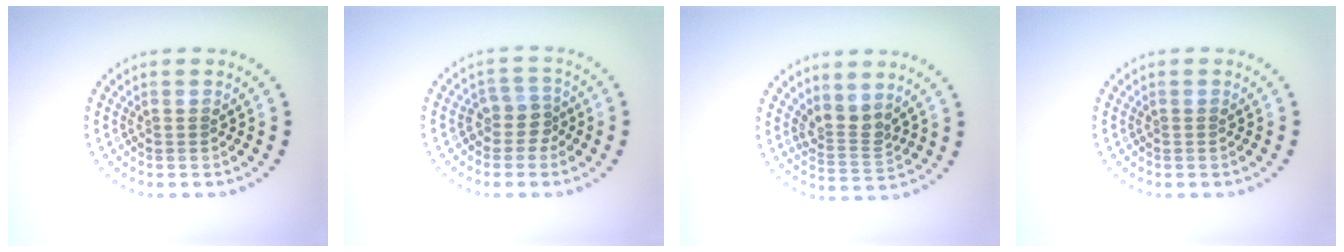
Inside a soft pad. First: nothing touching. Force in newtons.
{"total": 2.1, "press": 1.5, "slide": 1.4}
{"total": 2.5, "press": 1.9, "slide": 1.7}
{"total": 0.0}